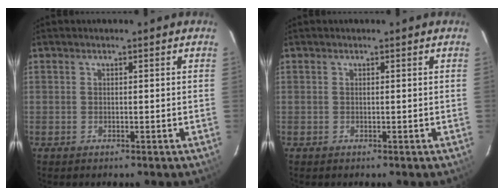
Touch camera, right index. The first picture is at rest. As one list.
[{"total": 0.0}]